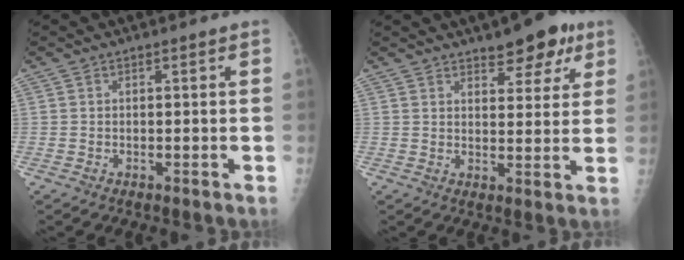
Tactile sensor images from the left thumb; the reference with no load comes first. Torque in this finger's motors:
{"motor_torque": [0.26, -0.21, 0.65, -0.41, 0.00]}